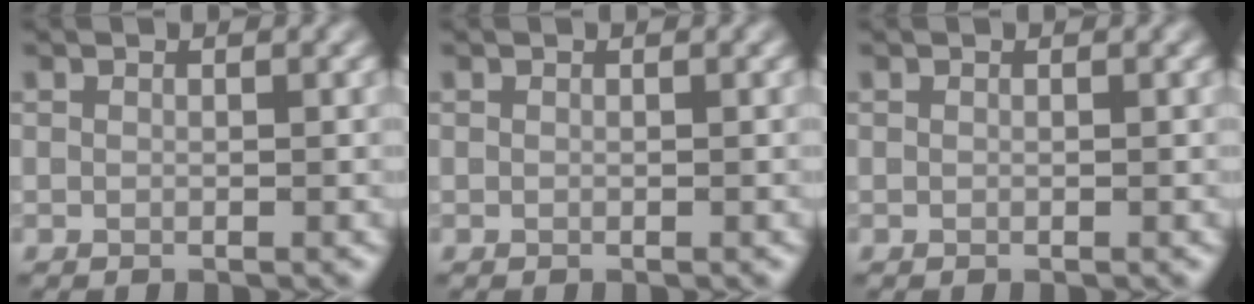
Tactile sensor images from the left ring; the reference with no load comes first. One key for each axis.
{"total": 0.0}
{"total": 0.0}